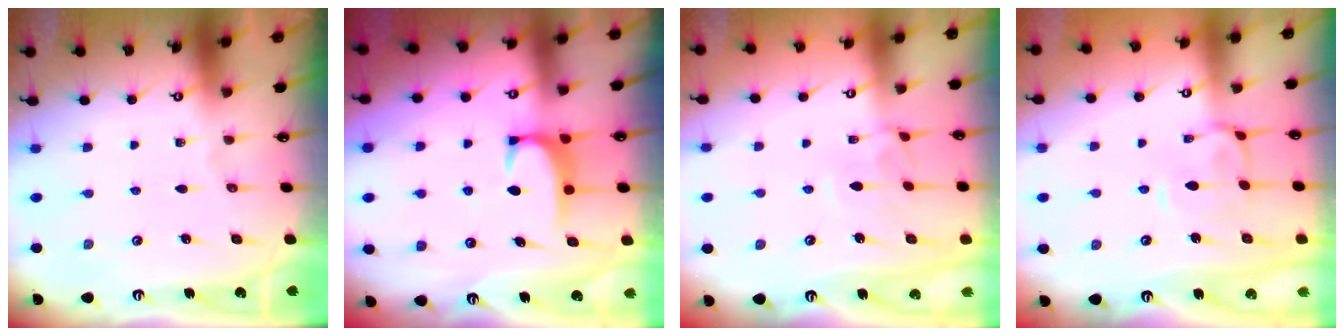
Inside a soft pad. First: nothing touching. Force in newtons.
{"total": 2.0, "press": 1.9, "slide": 0.5}
{"total": 3.6, "press": 3.6, "slide": 0.5}
{"total": 0.8, "press": 0.4, "slide": 0.7}